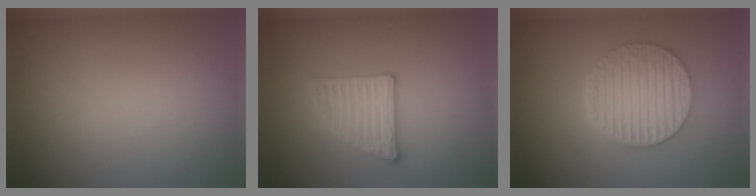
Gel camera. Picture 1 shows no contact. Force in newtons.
{"total": 3.1, "press": 2.9, "slide": 1.3}
{"total": 5.6, "press": 4.5, "slide": 3.2}